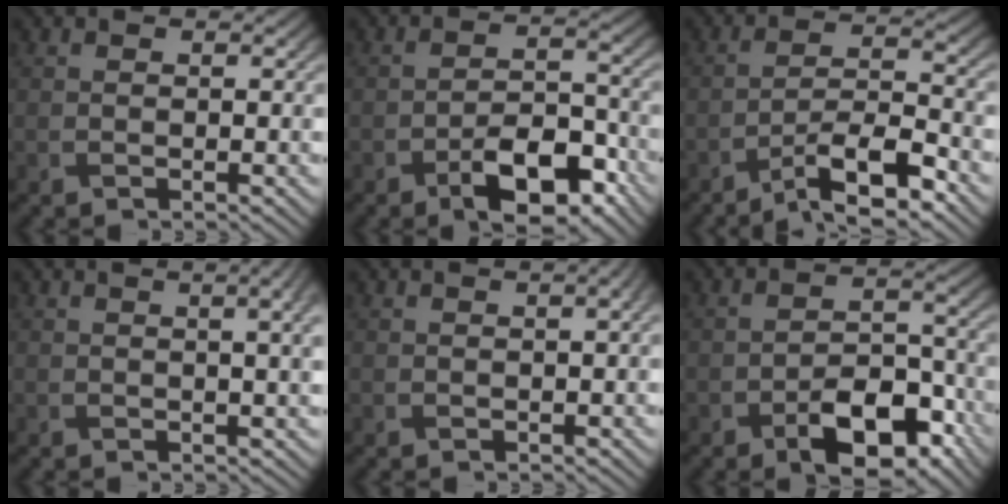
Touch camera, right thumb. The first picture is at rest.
{"total": 8.5, "force": [-4.8, 3.8, 5.9], "torque": [-0.086, 0.005, -0.081]}
{"total": 9.2, "force": [-6.5, 2.2, 6.1], "torque": [-0.103, 0.006, -0.118]}
{"total": 4.9, "force": [1.5, 1.3, 4.4], "torque": [-0.052, 0.016, 0.012]}
{"total": 1.9, "force": [0.7, 0.5, 1.7], "torque": [-0.024, 0.008, 0.004]}
{"total": 9.2, "force": [-5.0, 4.5, 6.3], "torque": [-0.091, -0.001, -0.081]}